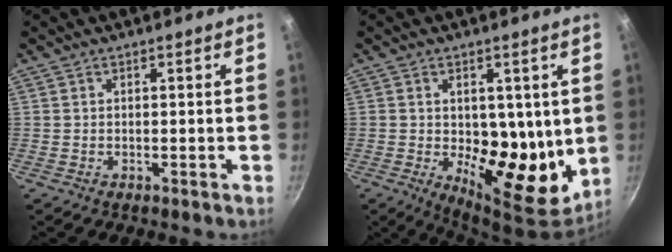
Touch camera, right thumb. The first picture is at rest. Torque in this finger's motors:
{"motor_torque": [-0.43, 0.99, 0.02, 0.03, 0.31]}